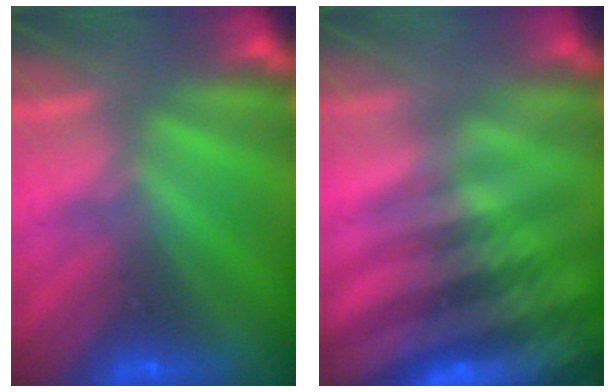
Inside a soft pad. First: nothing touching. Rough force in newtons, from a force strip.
{"total": 11.8}